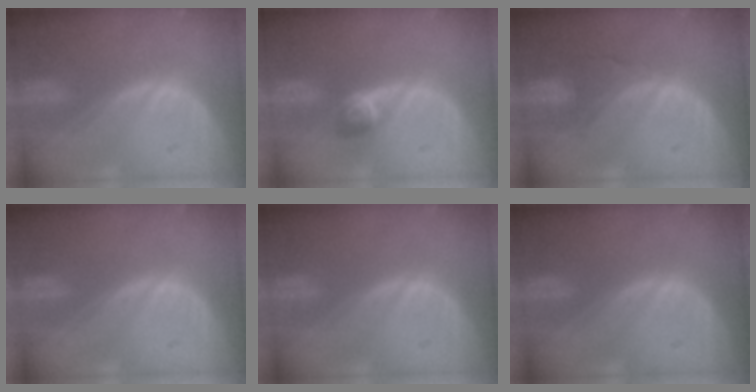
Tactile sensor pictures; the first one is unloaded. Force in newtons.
{"total": 2.8, "press": 2.6, "slide": 1.2}
{"total": 3.2, "press": 3.2, "slide": 0.2}
{"total": 0.0}
{"total": 0.0}
{"total": 0.0}